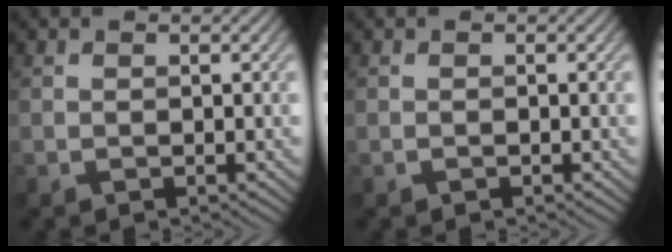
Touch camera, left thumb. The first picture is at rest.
{"total": 0.0}